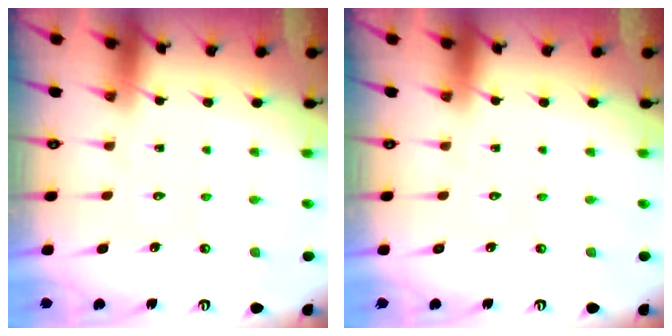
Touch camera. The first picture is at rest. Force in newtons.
{"total": 0.0}